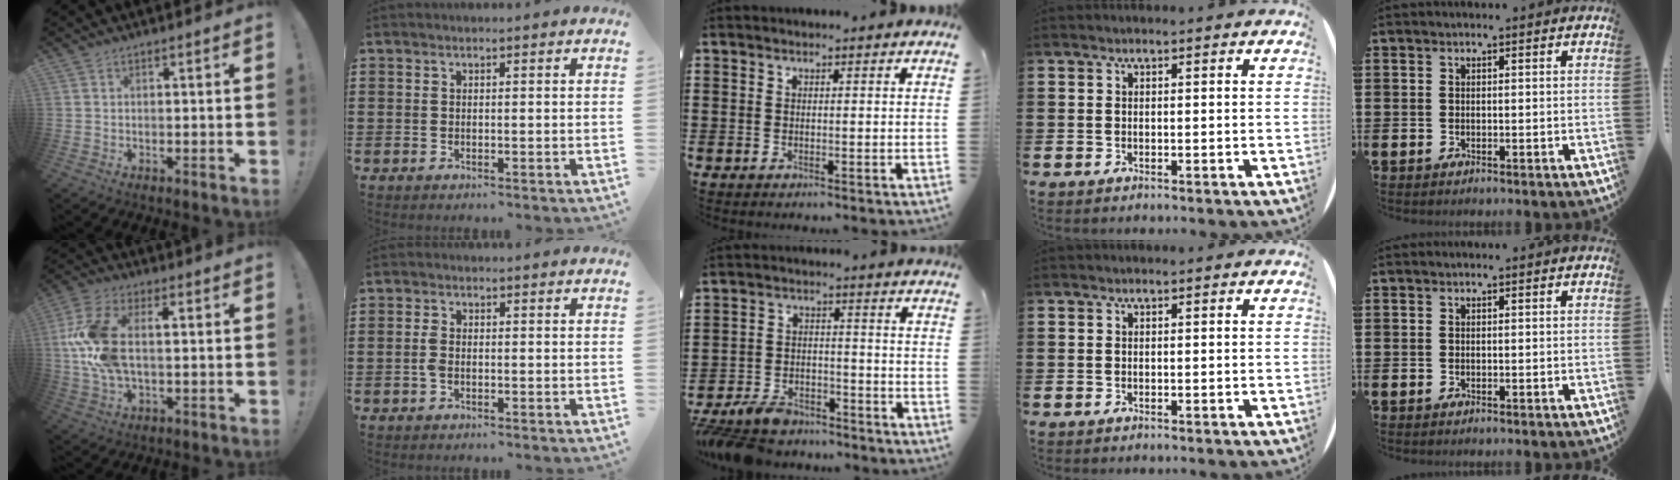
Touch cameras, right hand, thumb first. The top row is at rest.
{"thumb": {"total": 14.8, "force": [1.3, 8.3, 12.2], "torque": [-0.241, 0.009, 0.026]}, "index": {"total": 2.0, "force": [-0.5, 1.0, 1.6], "torque": [-0.039, -0.003, -0.011]}, "middle": {"total": 6.1, "force": [-5.7, 1.5, 1.5], "torque": [-0.052, 0.003, -0.119]}}